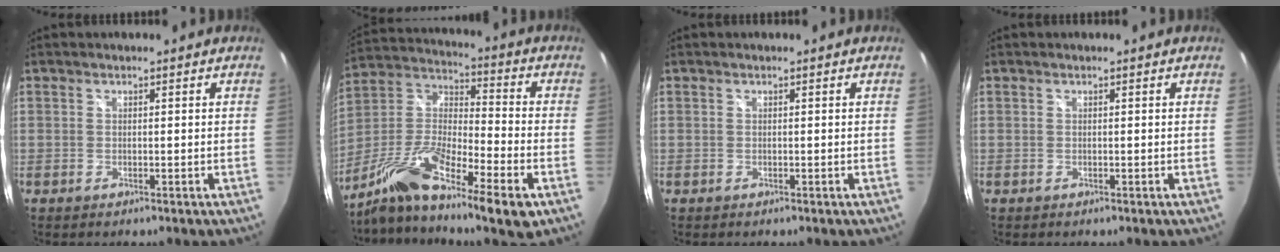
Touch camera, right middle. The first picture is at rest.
{"total": 18.6, "force": [-10.5, 3.6, 14.9], "torque": [-0.283, -0.025, -0.204]}
{"total": 0.0}
{"total": 0.0}